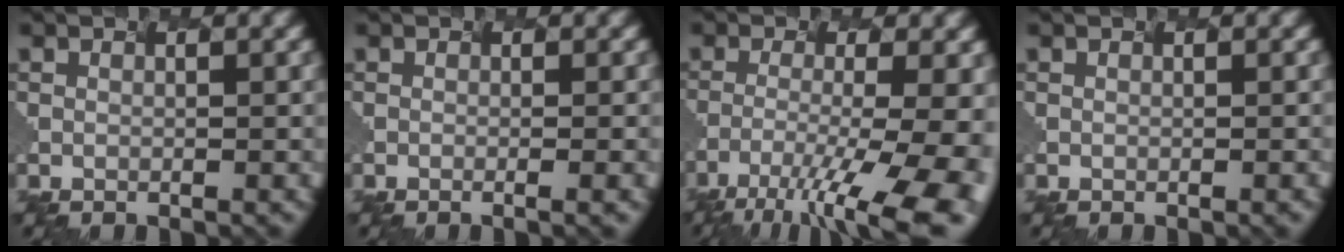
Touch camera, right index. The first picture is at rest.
{"total": 1.7, "force": [-0.6, 0.4, 1.6], "torque": [-0.012, 0.004, -0.003]}
{"total": 10.8, "force": [-6.9, 1.9, 8.1], "torque": [-0.160, -0.017, -0.074]}
{"total": 0.8, "force": [-0.1, 0.3, 0.7], "torque": [0.000, 0.009, 0.002]}